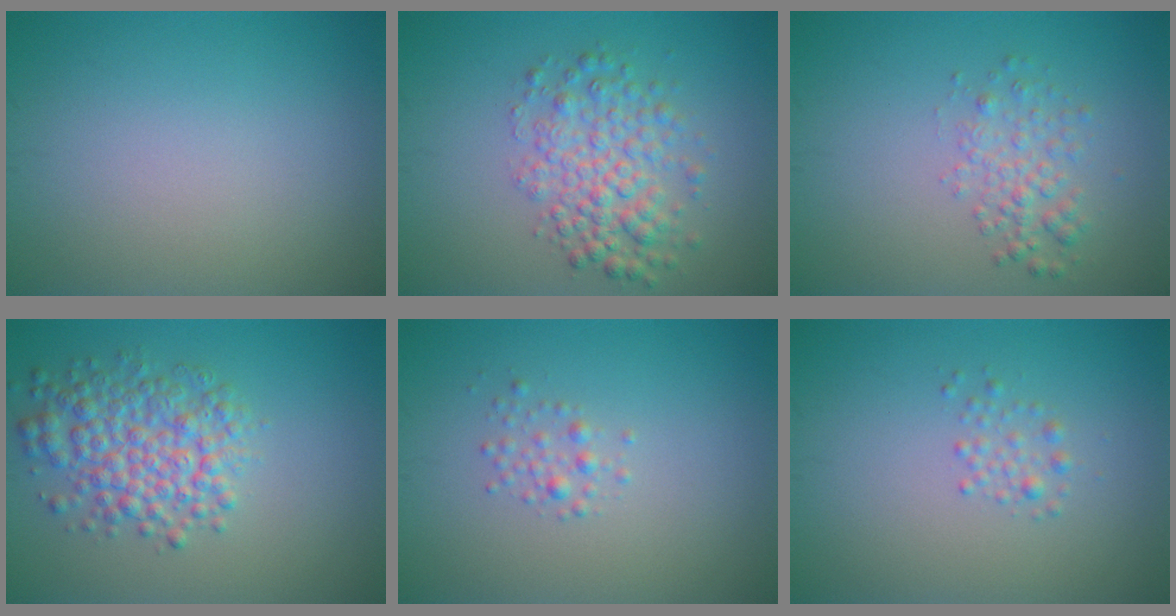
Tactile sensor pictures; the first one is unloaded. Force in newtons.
{"total": 4.6, "press": 4.6, "slide": 0.1}
{"total": 2.4, "press": 2.4, "slide": 0.1}
{"total": 5.2, "press": 5.2, "slide": 0.1}
{"total": 1.2, "press": 1.2, "slide": 0.1}
{"total": 1.3, "press": 1.3, "slide": 0.1}